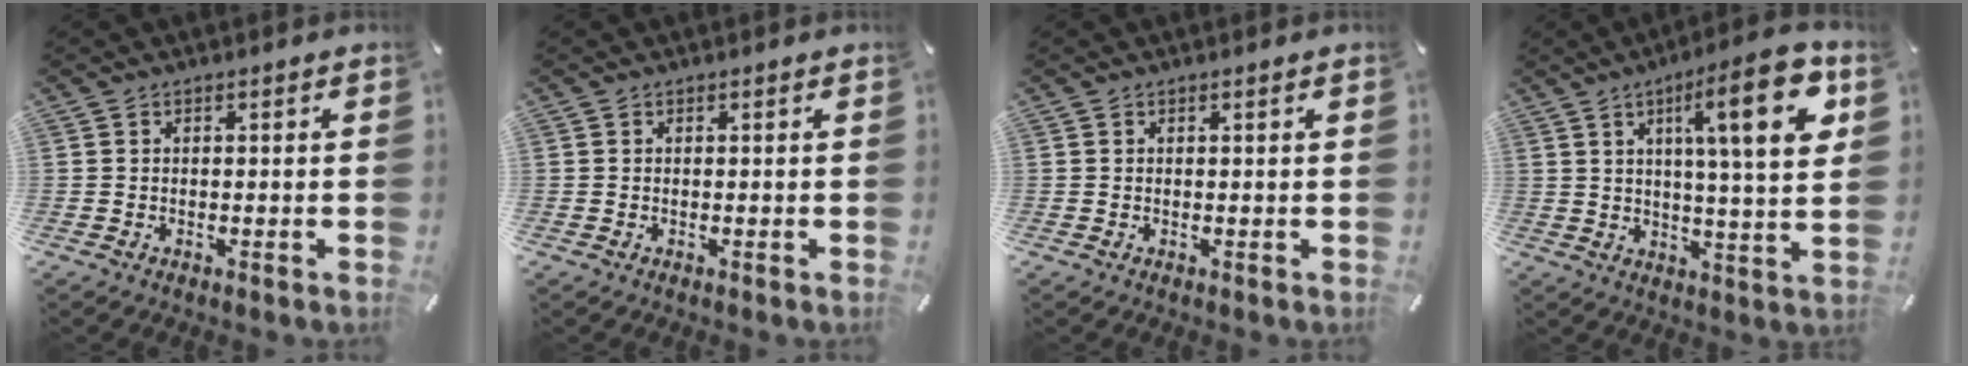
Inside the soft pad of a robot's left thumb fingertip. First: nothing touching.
{"total": 0.0}
{"total": 0.5, "force": [0.2, 0.0, 0.5], "torque": [-0.009, 0.000, 0.002]}
{"total": 18.8, "force": [6.9, 3.6, 17.2], "torque": [-0.249, -0.028, 0.088]}